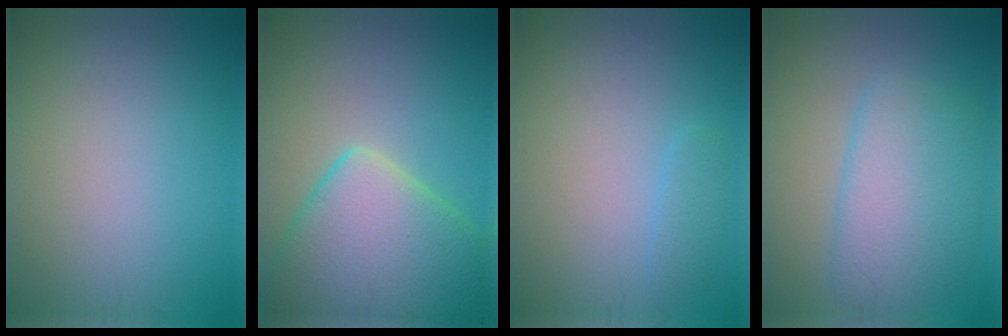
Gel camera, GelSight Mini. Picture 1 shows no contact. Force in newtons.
{"total": 10.1, "press": 10.1, "slide": 0.6}
{"total": 1.2, "press": 1.2, "slide": 0.2}
{"total": 5.6, "press": 5.6, "slide": 0.1}